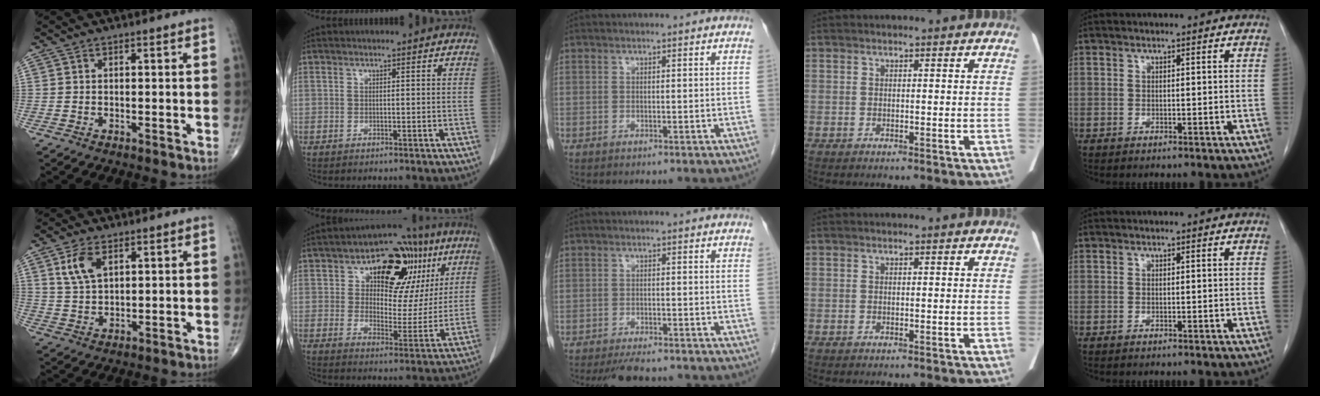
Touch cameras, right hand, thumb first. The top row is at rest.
{"thumb": {"total": 6.5, "force": [2.9, 3.5, 4.6], "torque": [-0.087, -0.010, 0.063]}, "index": {"total": 16.7, "force": [7.3, 9.7, 11.4], "torque": [-0.131, 0.034, 0.105]}, "middle": {"total": 5.1, "force": [-4.6, 1.0, 2.0], "torque": [-0.026, -0.009, -0.072]}}